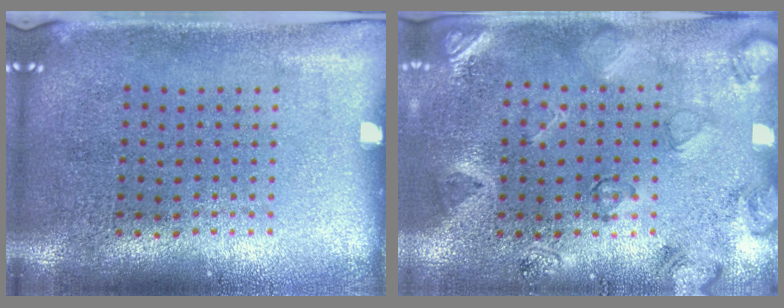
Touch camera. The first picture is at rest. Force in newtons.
{"total": 2.5, "press": 1.8, "slide": 1.8}